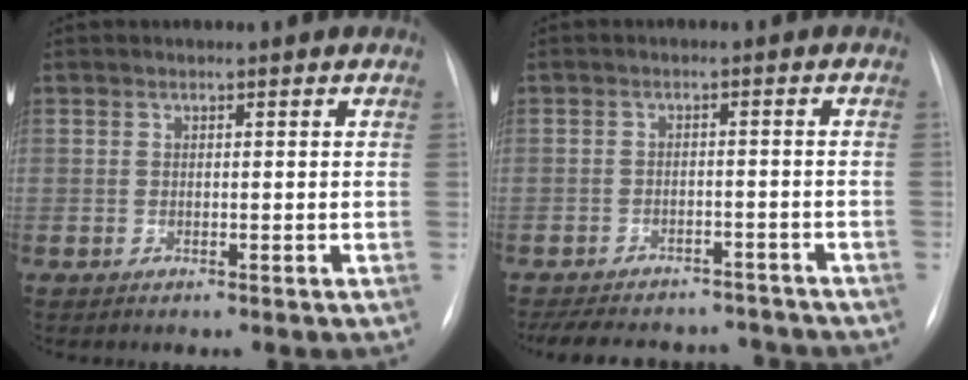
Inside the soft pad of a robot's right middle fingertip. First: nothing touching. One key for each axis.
{"total": 15.5, "fx": -13.8, "fy": 5.5, "fz": 4.6, "tx": -0.108, "ty": 0.006, "tz": -0.177}